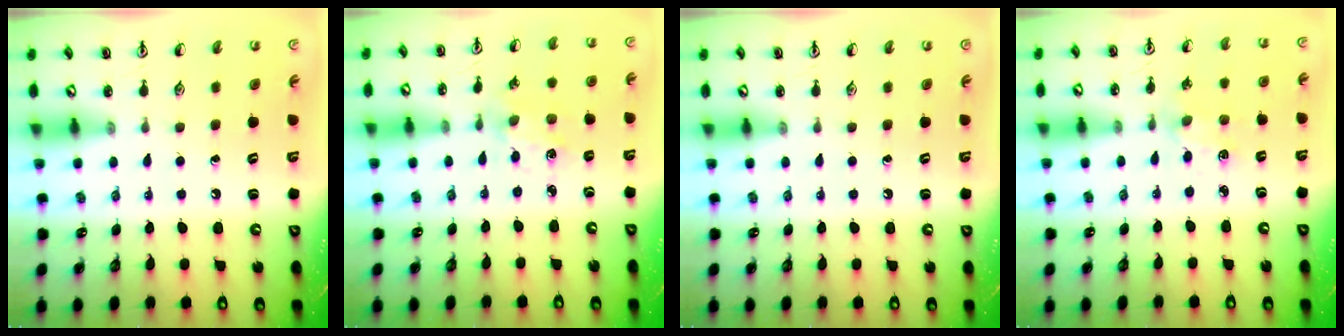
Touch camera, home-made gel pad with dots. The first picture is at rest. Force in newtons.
{"total": 1.9, "press": 1.9, "slide": 0.3}
{"total": 0.0}
{"total": 1.9, "press": 1.8, "slide": 0.2}